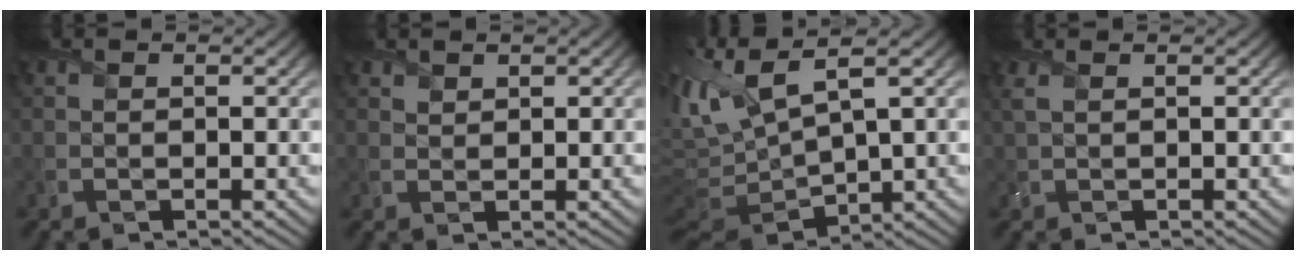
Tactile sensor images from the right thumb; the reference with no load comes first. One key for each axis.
{"total": 1.2, "fx": 1.0, "fy": 0.6, "fz": 0.2, "tx": -0.007, "ty": -0.001, "tz": 0.024}
{"total": 11.9, "fx": 3.3, "fy": 4.7, "fz": 10.4, "tx": -0.273, "ty": 0.002, "tz": 0.071}
{"total": 1.2, "fx": 0.7, "fy": 0.3, "fz": 0.9, "tx": -0.027, "ty": 0.004, "tz": 0.016}